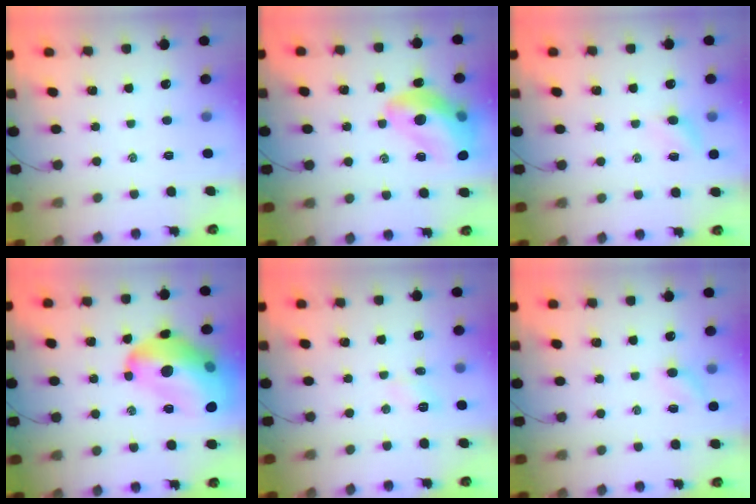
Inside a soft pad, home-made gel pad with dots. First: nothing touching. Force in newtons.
{"total": 17.0, "press": 16.6, "slide": 3.7}
{"total": 4.7, "press": 4.5, "slide": 1.3}
{"total": 23.9, "press": 23.4, "slide": 4.7}
{"total": 4.1, "press": 3.8, "slide": 1.6}
{"total": 3.7, "press": 3.6, "slide": 0.9}